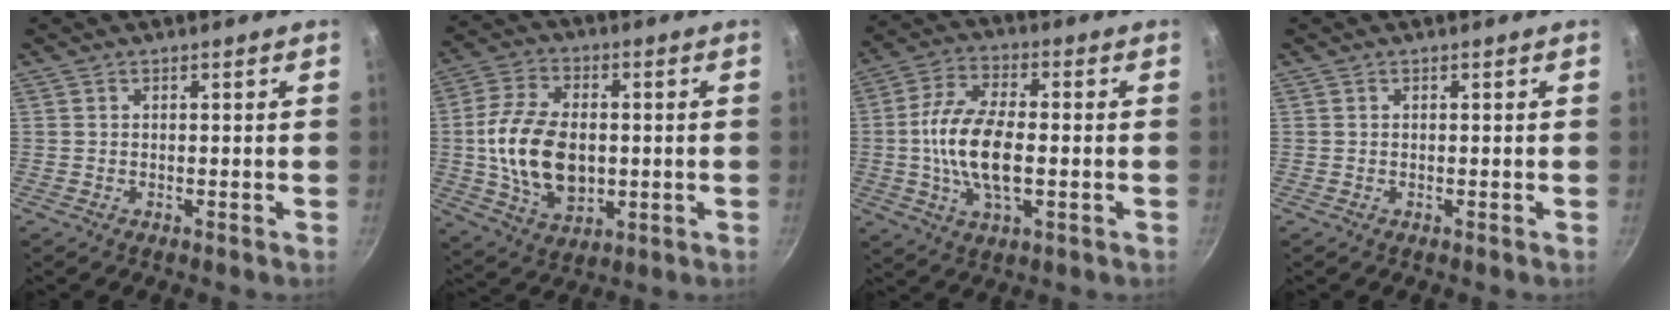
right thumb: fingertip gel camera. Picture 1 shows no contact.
{"total": 15.7, "force": [-0.5, 10.1, 12.0], "torque": [-0.206, 0.004, -0.004]}
{"total": 13.5, "force": [-1.2, 6.4, 11.9], "torque": [-0.226, 0.015, -0.031]}
{"total": 0.0}